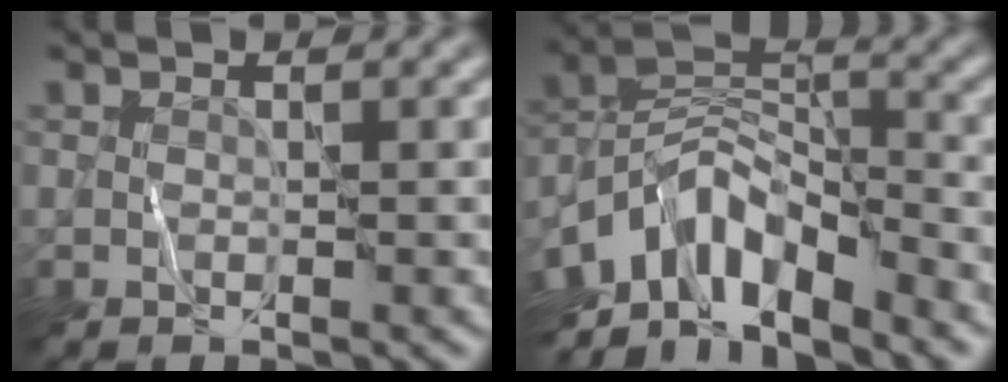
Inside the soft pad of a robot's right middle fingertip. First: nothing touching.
{"total": 8.5, "force": [-5.2, 3.4, 5.8], "torque": [-0.090, 0.006, -0.110]}